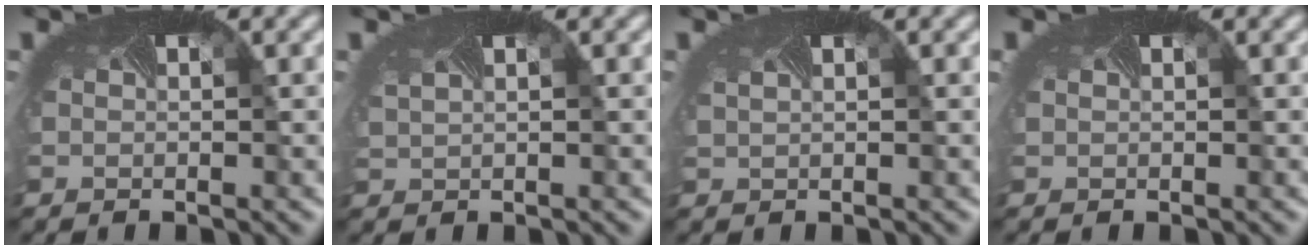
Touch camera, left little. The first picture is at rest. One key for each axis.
{"total": 1.4, "fx": 1.0, "fy": 0.7, "fz": 0.5, "tx": -0.032, "ty": 0.003, "tz": 0.025}
{"total": 1.2, "fx": 0.7, "fy": 0.7, "fz": 0.6, "tx": -0.018, "ty": 0.005, "tz": 0.012}
{"total": 0.8, "fx": 0.3, "fy": 0.5, "fz": 0.6, "tx": -0.016, "ty": 0.005, "tz": 0.006}